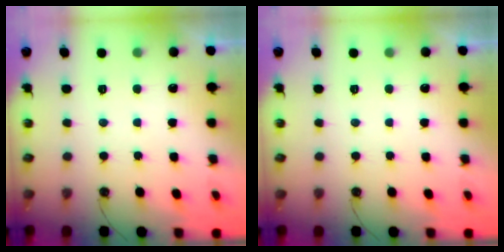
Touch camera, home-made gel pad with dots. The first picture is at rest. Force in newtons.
{"total": 0.0}